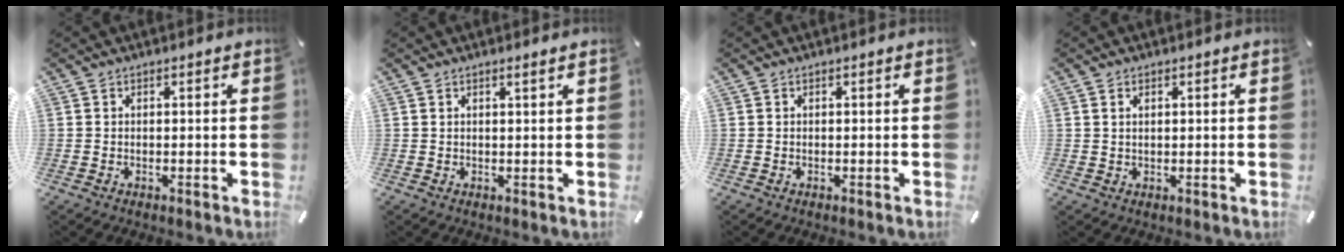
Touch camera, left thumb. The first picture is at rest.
{"total": 1.1, "force": [0.8, 0.1, 0.8], "torque": [-0.016, -0.001, 0.014]}
{"total": 0.0}
{"total": 1.6, "force": [0.6, 1.2, 0.9], "torque": [-0.021, 0.005, 0.010]}